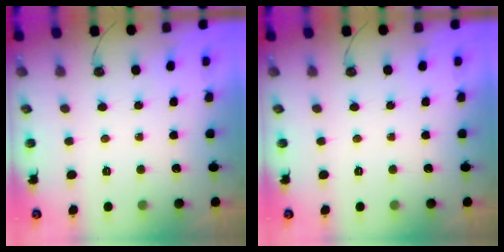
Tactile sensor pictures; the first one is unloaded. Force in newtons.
{"total": 0.0}